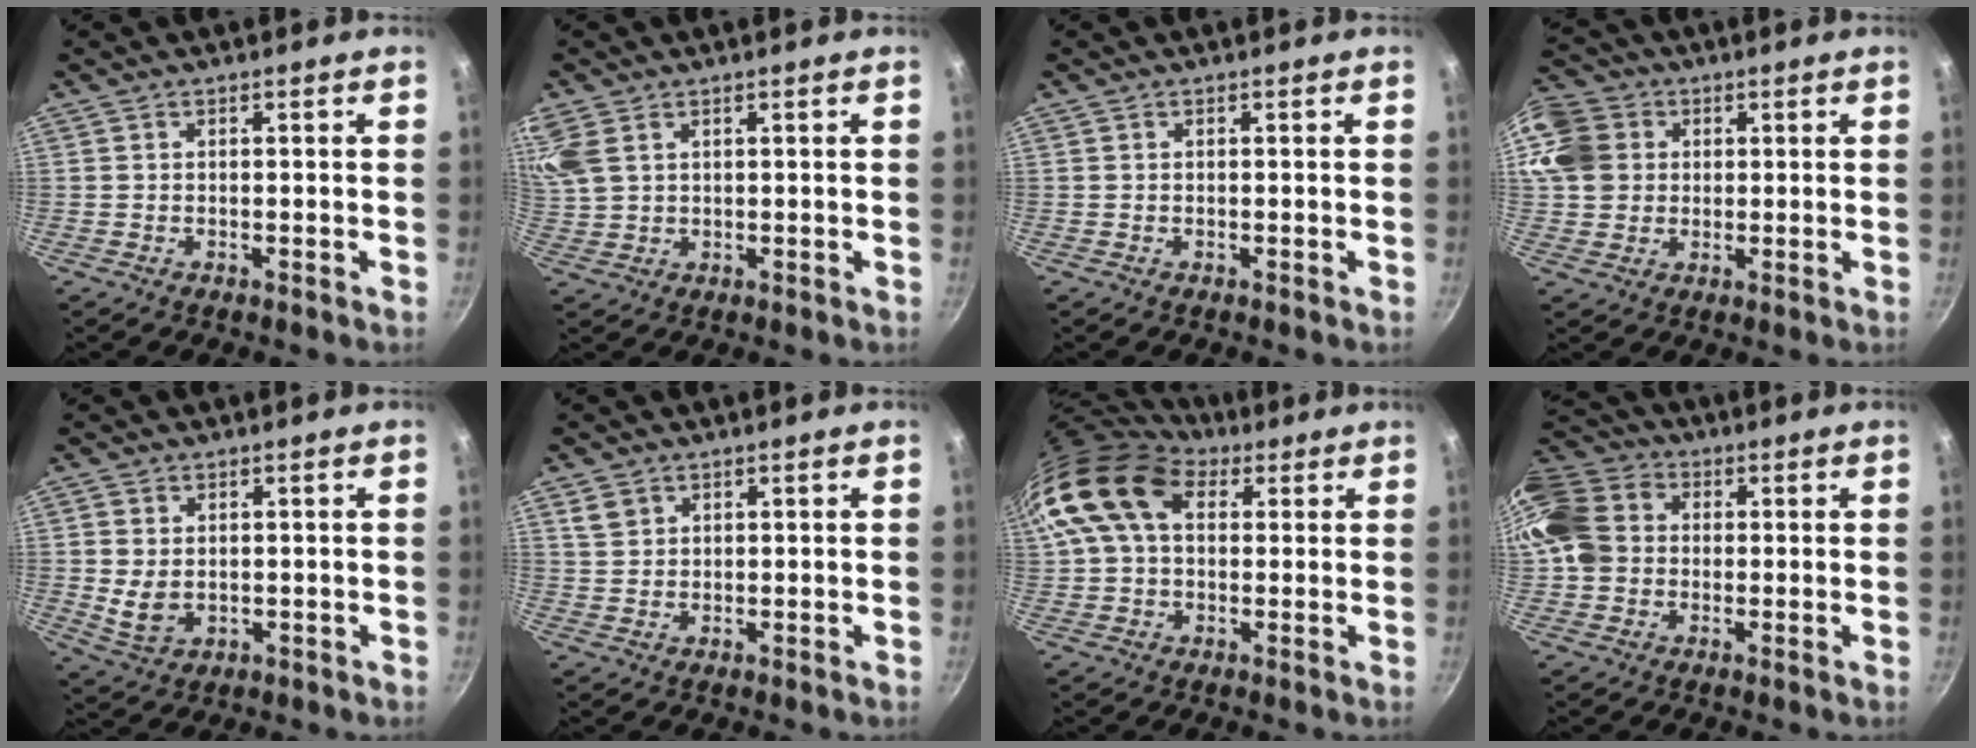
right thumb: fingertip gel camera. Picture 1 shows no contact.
{"total": 8.6, "force": [4.2, 5.5, 5.1], "torque": [-0.116, 0.011, 0.092]}
{"total": 0.0}
{"total": 11.8, "force": [2.6, 10.2, 5.3], "torque": [-0.102, 0.012, 0.040]}
{"total": 5.5, "force": [0.3, 4.0, 3.7], "torque": [-0.067, -0.012, 0.016]}
{"total": 3.0, "force": [1.4, 2.4, 1.1], "torque": [-0.009, 0.001, 0.029]}
{"total": 16.1, "force": [4.7, 11.0, 10.8], "torque": [-0.198, 0.023, 0.070]}
{"total": 13.8, "force": [0.9, 11.7, 7.4], "torque": [-0.140, 0.029, 0.002]}